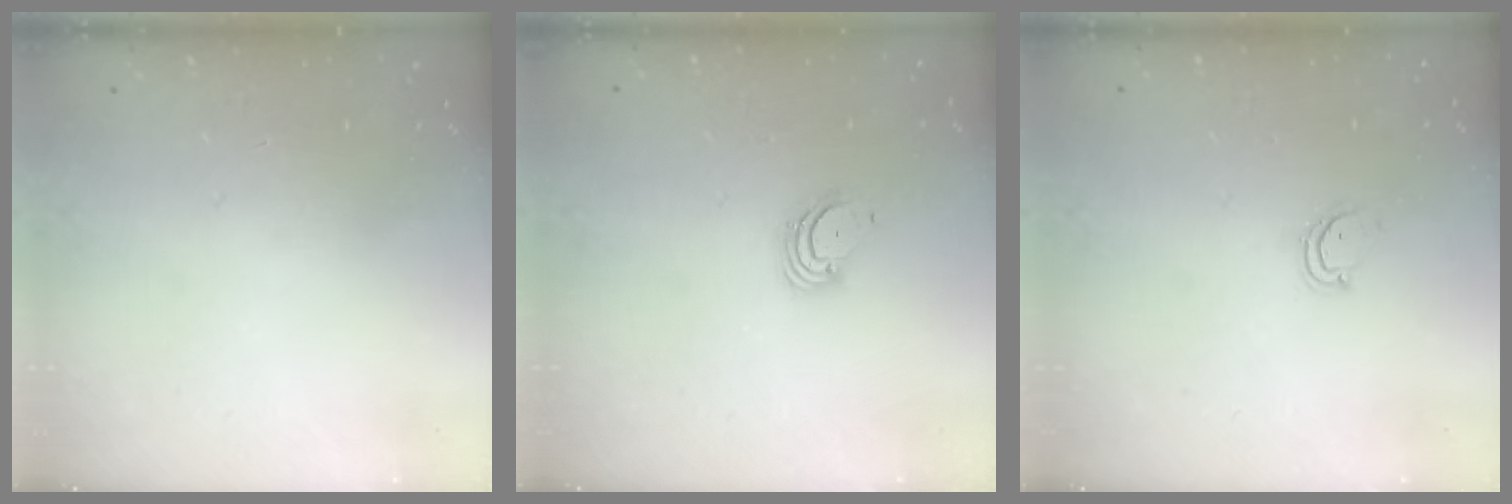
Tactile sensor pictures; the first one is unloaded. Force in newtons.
{"total": 3.6, "press": 3.6, "slide": 0.3}
{"total": 3.6, "press": 3.6, "slide": 0.2}